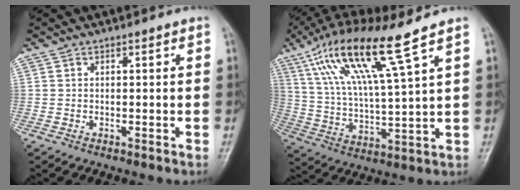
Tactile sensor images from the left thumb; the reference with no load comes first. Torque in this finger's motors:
{"motor_torque": [0.24, 0.42, 1.31, -1.46, 0.62]}